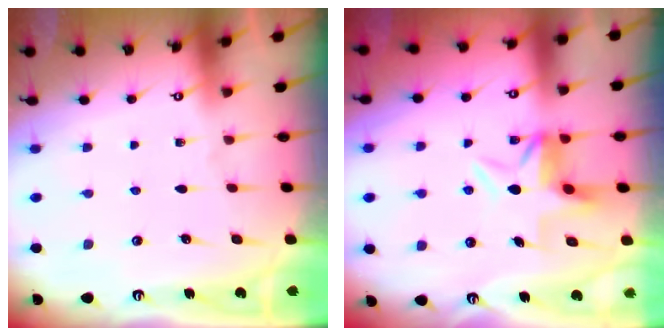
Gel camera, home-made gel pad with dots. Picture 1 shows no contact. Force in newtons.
{"total": 6.4, "press": 6.4, "slide": 0.4}